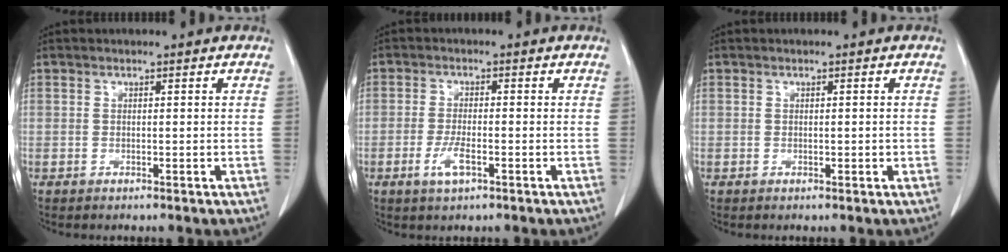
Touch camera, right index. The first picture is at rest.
{"total": 3.8, "force": [-1.7, 0.9, 3.2], "torque": [-0.068, -0.002, -0.031]}
{"total": 0.7, "force": [-0.1, 0.4, 0.6], "torque": [-0.008, 0.000, 0.002]}